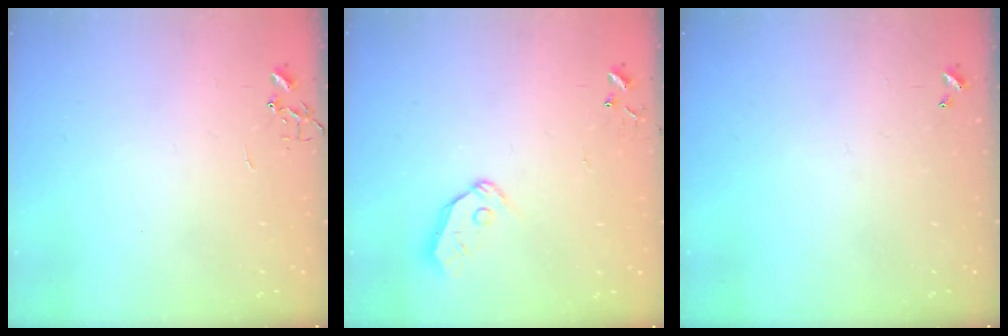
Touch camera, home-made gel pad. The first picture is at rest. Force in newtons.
{"total": 6.8, "press": 6.8, "slide": 0.7}
{"total": 0.0}